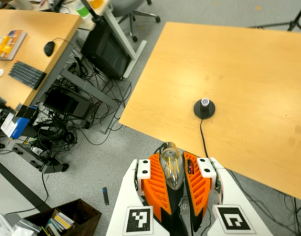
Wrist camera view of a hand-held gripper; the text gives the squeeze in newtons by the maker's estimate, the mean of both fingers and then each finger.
{"total": 19.4, "left": 24.5, "right": 14.3}